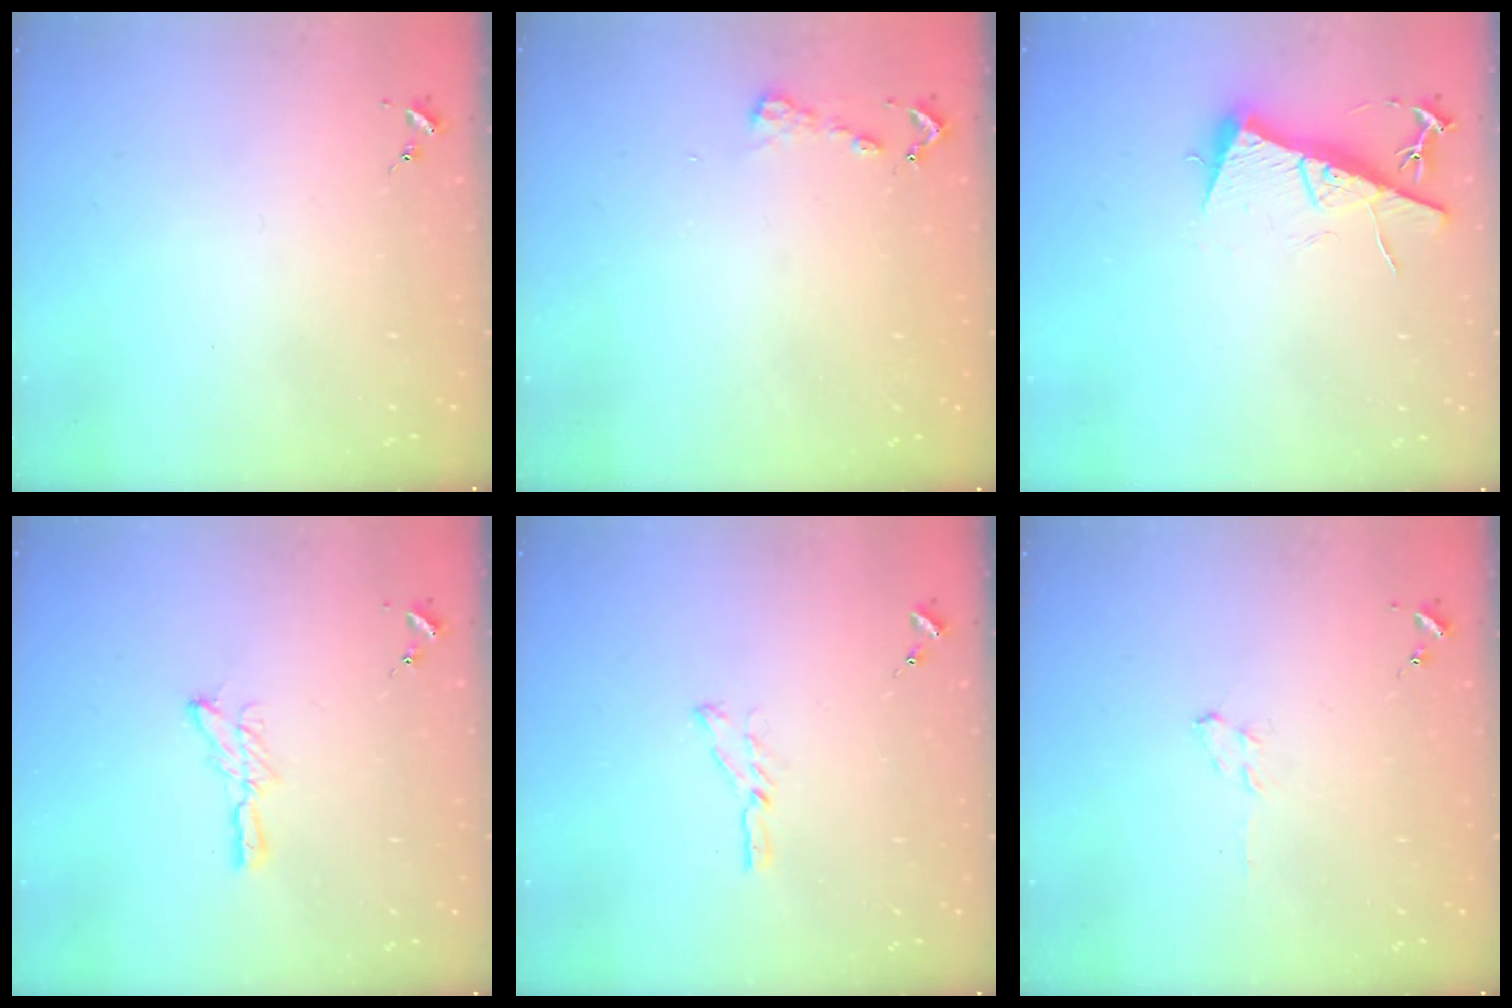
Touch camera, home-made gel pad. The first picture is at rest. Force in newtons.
{"total": 4.0, "press": 4.0, "slide": 0.3}
{"total": 11.0, "press": 11.0, "slide": 0.7}
{"total": 6.6, "press": 6.6, "slide": 0.2}
{"total": 4.8, "press": 4.8, "slide": 0.6}
{"total": 3.8, "press": 3.7, "slide": 0.5}